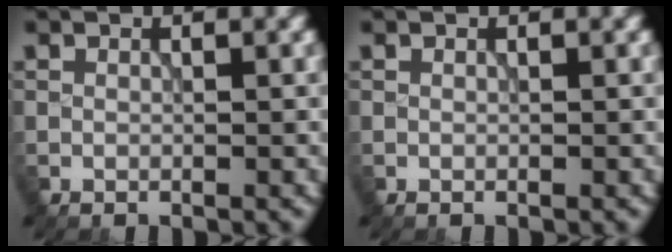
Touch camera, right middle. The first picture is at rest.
{"total": 0.0}